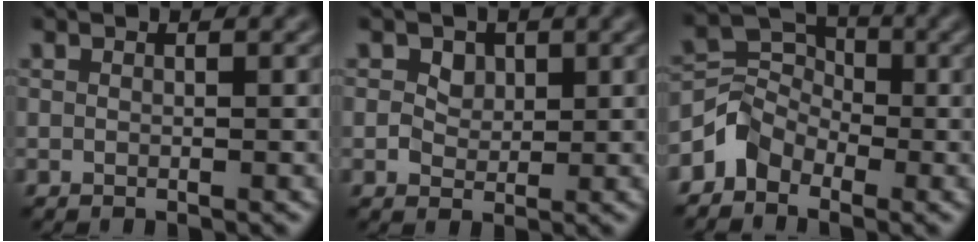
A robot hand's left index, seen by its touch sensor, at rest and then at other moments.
{"total": 1.6, "force": [0.5, 1.4, 0.6], "torque": [-0.017, -0.007, 0.008]}
{"total": 3.4, "force": [-2.4, 2.3, 0.8], "torque": [-0.016, 0.009, -0.057]}